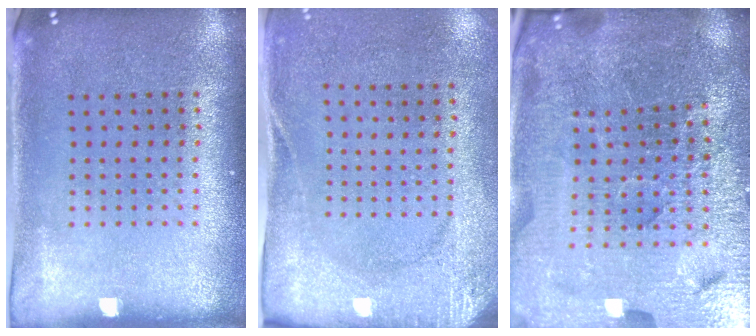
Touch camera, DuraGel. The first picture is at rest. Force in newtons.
{"total": 2.7, "press": 2.1, "slide": 1.7}
{"total": 5.5, "press": 5.1, "slide": 2.0}